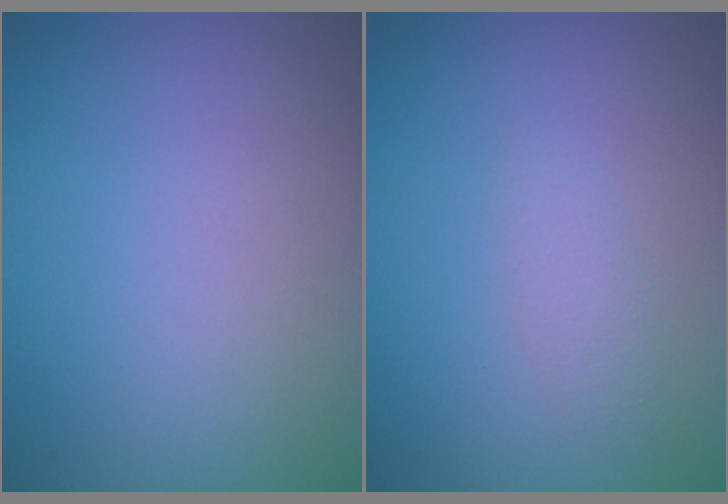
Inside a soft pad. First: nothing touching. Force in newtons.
{"total": 1.3, "press": 1.3, "slide": 0.1}